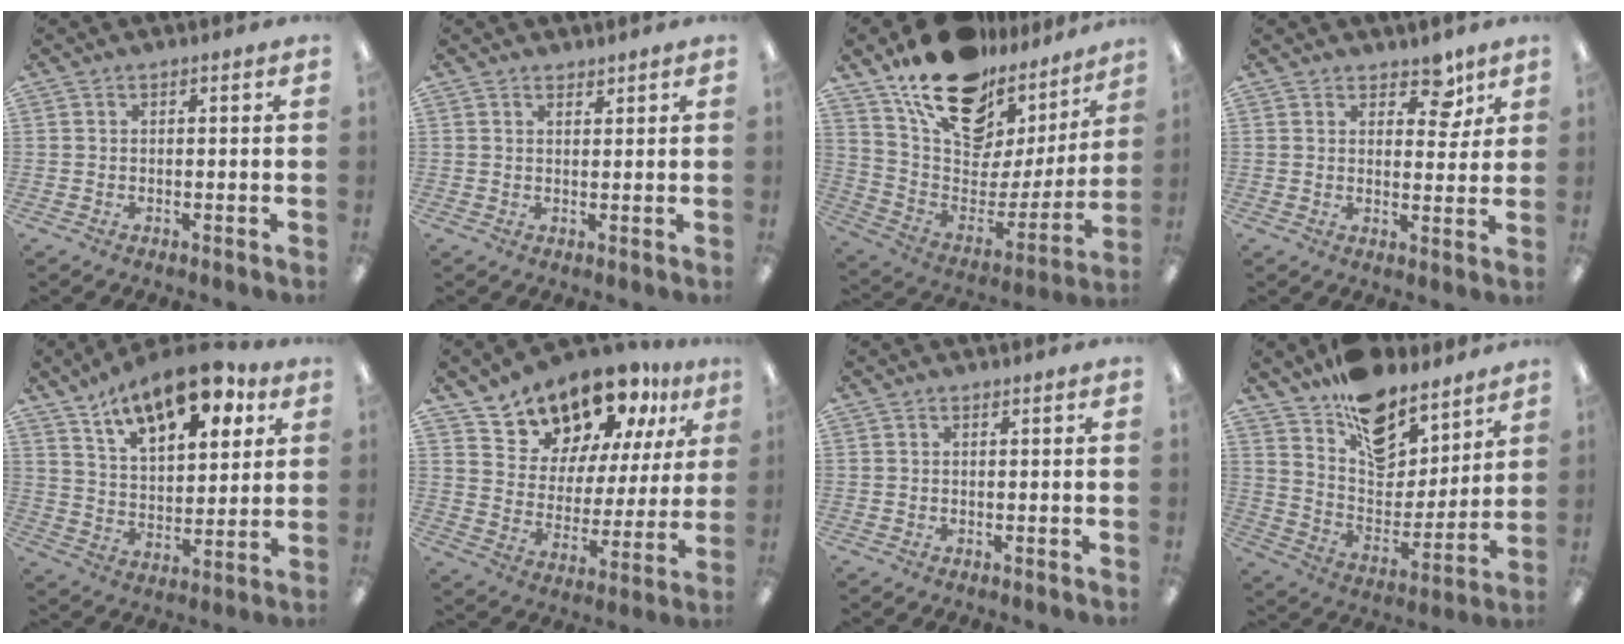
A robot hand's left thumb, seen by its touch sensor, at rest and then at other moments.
{"total": 1.4, "force": [1.4, 0.3, 0.0], "torque": [0.000, -0.003, 0.027]}
{"total": 22.3, "force": [16.2, 11.4, 10.4], "torque": [-0.167, -0.105, 0.290]}
{"total": 6.8, "force": [4.8, 3.6, 3.1], "torque": [-0.026, -0.025, 0.080]}
{"total": 15.8, "force": [11.2, 6.8, 8.8], "torque": [-0.124, -0.063, 0.192]}
{"total": 15.3, "force": [13.7, 5.9, 3.3], "torque": [-0.088, -0.110, 0.252]}
{"total": 0.0}
{"total": 14.5, "force": [11.1, 7.7, 5.2], "torque": [-0.077, -0.093, 0.202]}